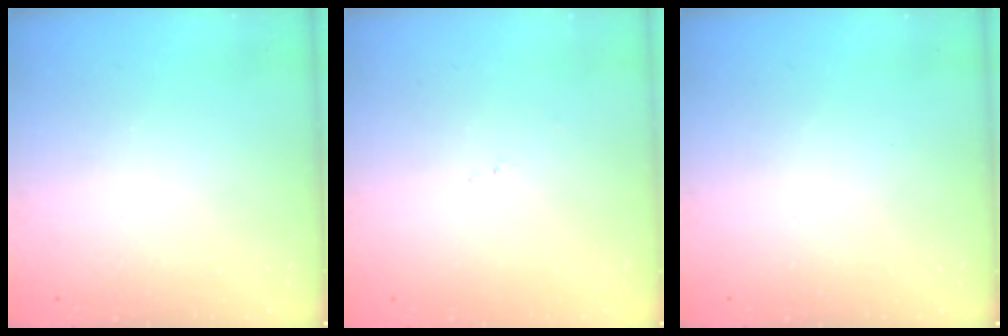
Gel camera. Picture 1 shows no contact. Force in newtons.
{"total": 6.6, "press": 6.6, "slide": 0.8}
{"total": 0.0}